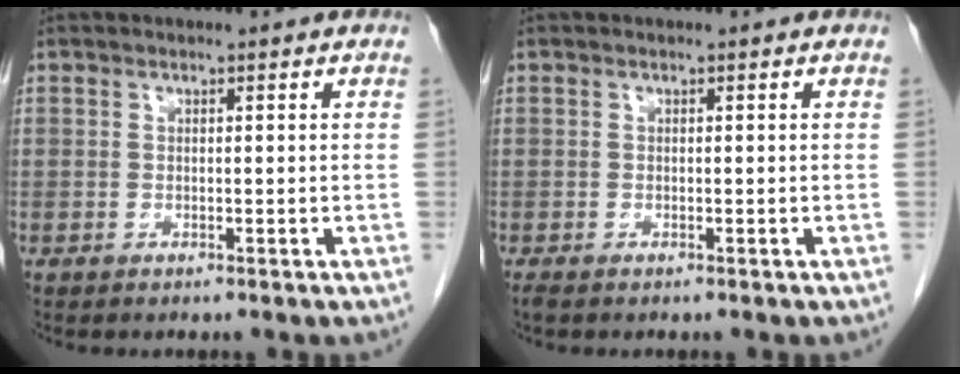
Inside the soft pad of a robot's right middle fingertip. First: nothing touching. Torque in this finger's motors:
{"motor_torque": [0.27, 0.00, 0.00, 0.01]}